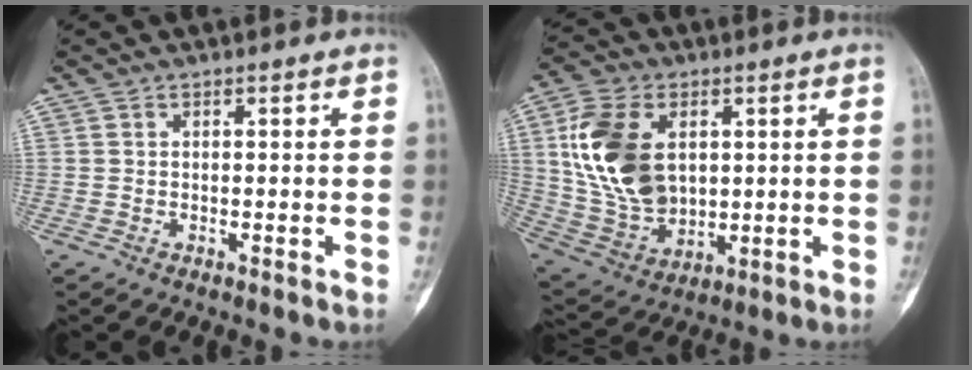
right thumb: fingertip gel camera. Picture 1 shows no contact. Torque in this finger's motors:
{"motor_torque": [-0.19, 0.84, 0.98, 0.93, 0.49]}